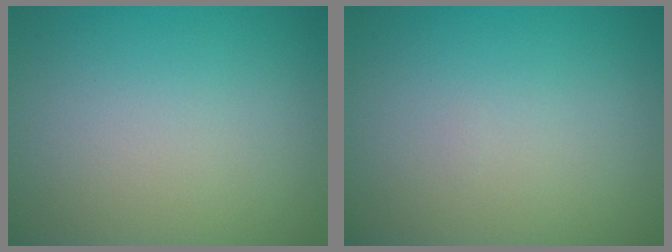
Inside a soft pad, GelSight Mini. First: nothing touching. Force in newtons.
{"total": 0.0}